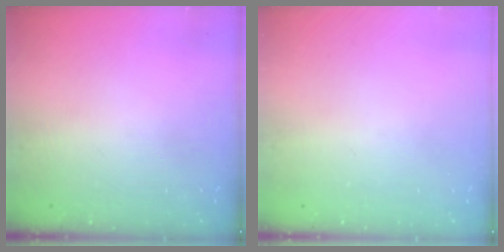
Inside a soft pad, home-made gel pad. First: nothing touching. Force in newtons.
{"total": 0.0}